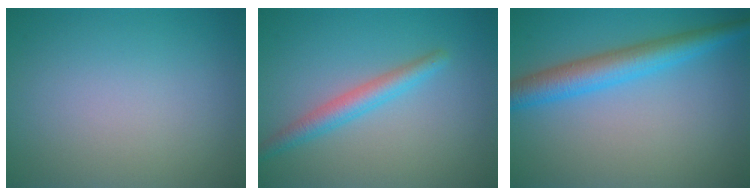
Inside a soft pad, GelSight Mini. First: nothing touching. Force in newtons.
{"total": 2.7, "press": 2.7, "slide": 0.1}
{"total": 4.8, "press": 4.8, "slide": 0.1}